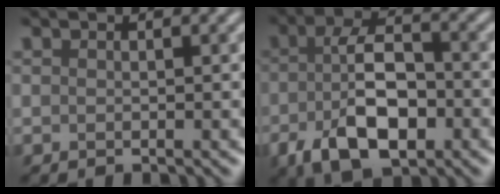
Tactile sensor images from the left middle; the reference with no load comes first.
{"total": 7.9, "force": [-2.7, 3.7, 6.4], "torque": [-0.127, 0.000, -0.053]}